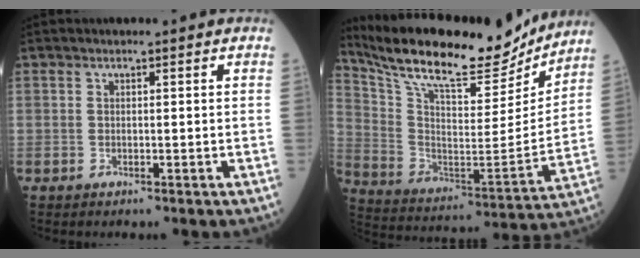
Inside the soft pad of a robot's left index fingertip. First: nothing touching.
{"total": 25.3, "force": [22.2, 5.2, 10.9], "torque": [-0.206, -0.014, 0.347]}